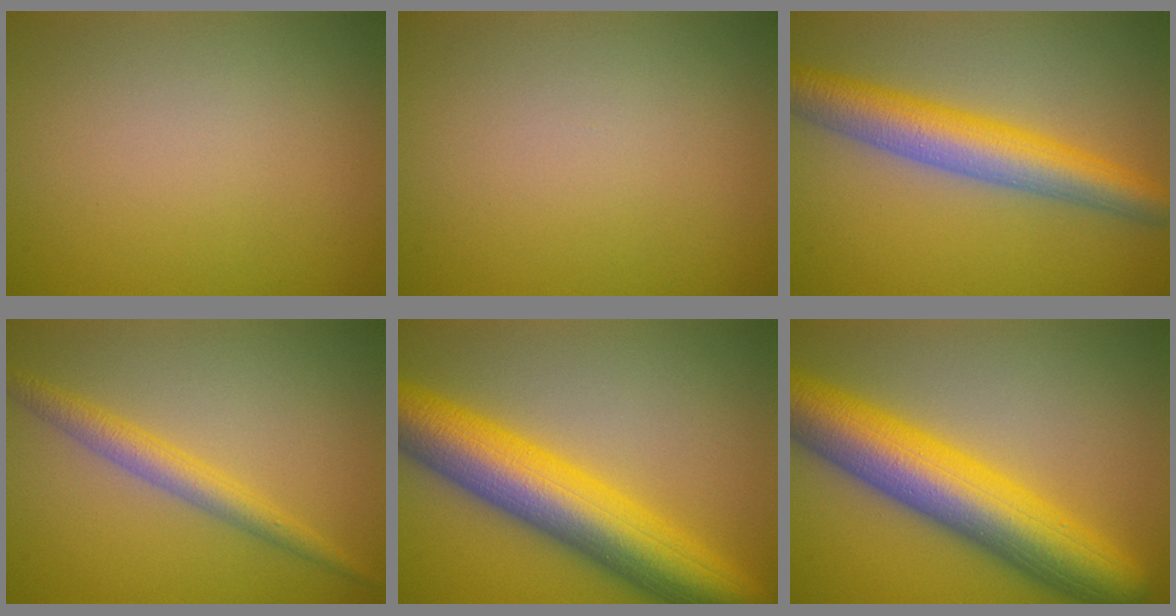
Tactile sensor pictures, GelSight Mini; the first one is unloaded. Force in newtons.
{"total": 0.0}
{"total": 7.0, "press": 7.0, "slide": 0.1}
{"total": 2.9, "press": 2.9, "slide": 0.0}
{"total": 11.1, "press": 11.1, "slide": 0.2}
{"total": 11.0, "press": 11.0, "slide": 0.2}